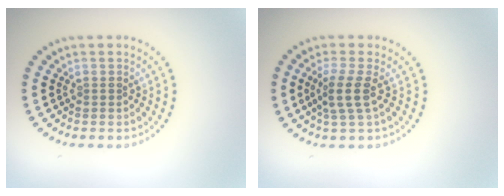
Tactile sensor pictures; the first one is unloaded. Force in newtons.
{"total": 2.6, "press": 2.0, "slide": 1.6}